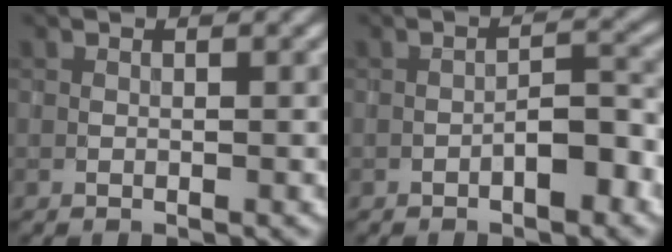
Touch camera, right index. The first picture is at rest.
{"total": 2.8, "force": [-1.5, 0.8, 2.2], "torque": [-0.033, 0.014, -0.027]}